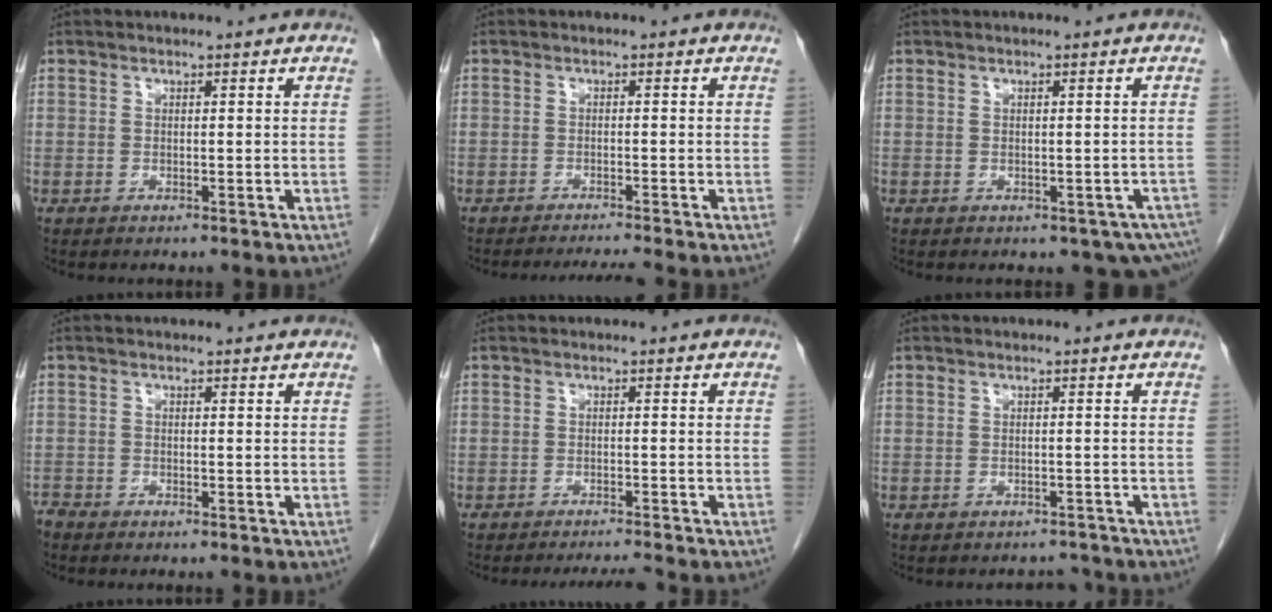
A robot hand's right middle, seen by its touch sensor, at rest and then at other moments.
{"total": 3.7, "force": [-3.3, -1.2, 1.2], "torque": [-0.018, -0.011, -0.051]}
{"total": 4.8, "force": [-3.2, 2.9, 2.2], "torque": [-0.001, 0.005, -0.035]}
{"total": 1.2, "force": [-1.2, 0.0, 0.3], "torque": [0.000, -0.001, -0.024]}
{"total": 3.7, "force": [-3.4, -1.0, 0.9], "torque": [-0.014, -0.010, -0.050]}
{"total": 3.5, "force": [-3.2, 1.2, -0.1], "torque": [0.003, 0.002, -0.041]}